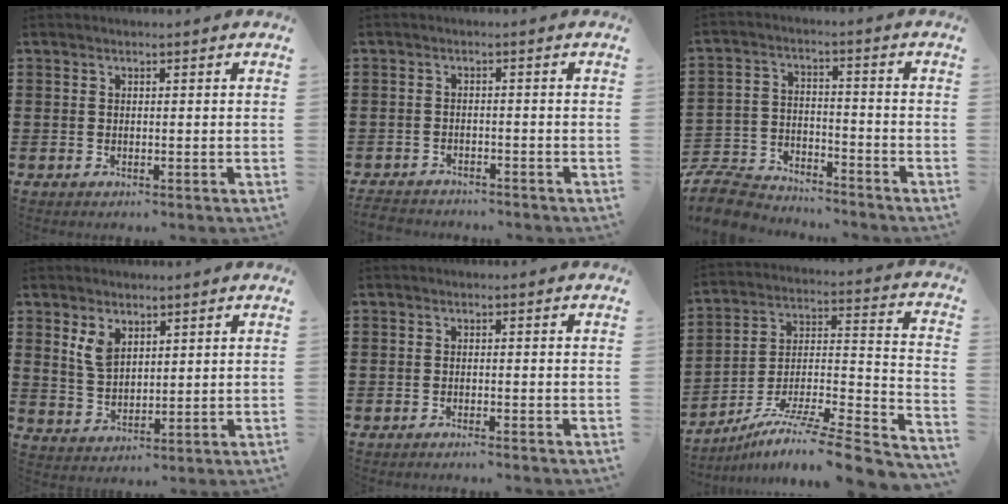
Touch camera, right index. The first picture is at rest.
{"total": 2.4, "force": [-2.4, 0.1, 0.0], "torque": [-0.013, -0.006, -0.054]}
{"total": 8.5, "force": [-8.3, 1.8, 1.1], "torque": [-0.038, 0.018, -0.168]}
{"total": 4.3, "force": [2.3, 2.6, 2.6], "torque": [-0.068, 0.004, 0.040]}
{"total": 1.2, "force": [-1.1, -0.3, 0.2], "torque": [-0.003, -0.002, -0.022]}
{"total": 8.3, "force": [-6.2, 0.5, 5.4], "torque": [-0.094, -0.009, -0.127]}